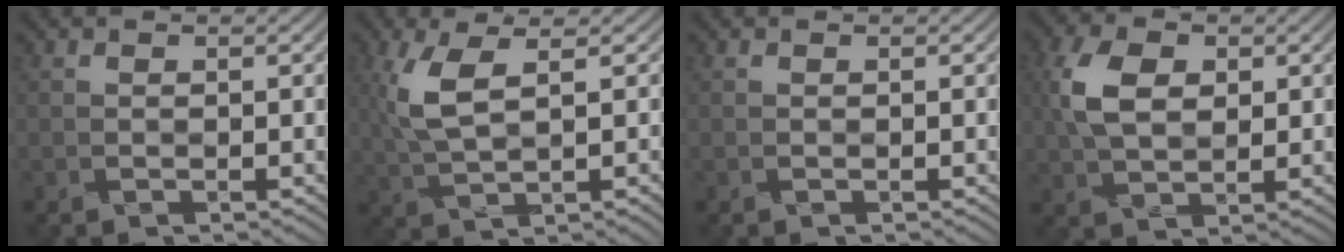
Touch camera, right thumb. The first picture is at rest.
{"total": 6.7, "force": [1.4, 2.1, 6.2], "torque": [-0.143, 0.008, 0.022]}
{"total": 0.0}
{"total": 7.2, "force": [1.3, 4.7, 5.3], "torque": [-0.125, 0.010, 0.020]}